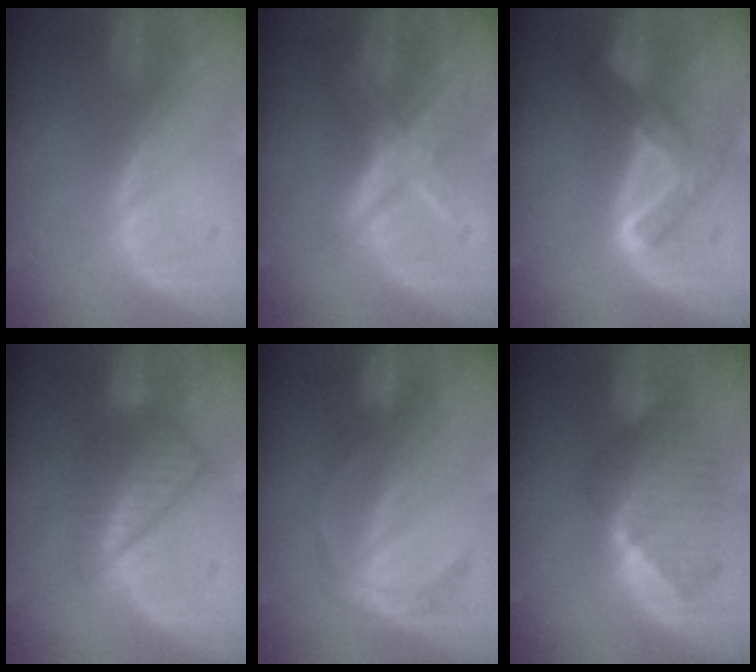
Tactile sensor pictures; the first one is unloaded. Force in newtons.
{"total": 6.5, "press": 5.8, "slide": 3.0}
{"total": 6.6, "press": 5.8, "slide": 3.0}
{"total": 6.4, "press": 6.3, "slide": 0.7}
{"total": 4.4, "press": 4.4, "slide": 0.5}
{"total": 6.9, "press": 6.9, "slide": 0.5}